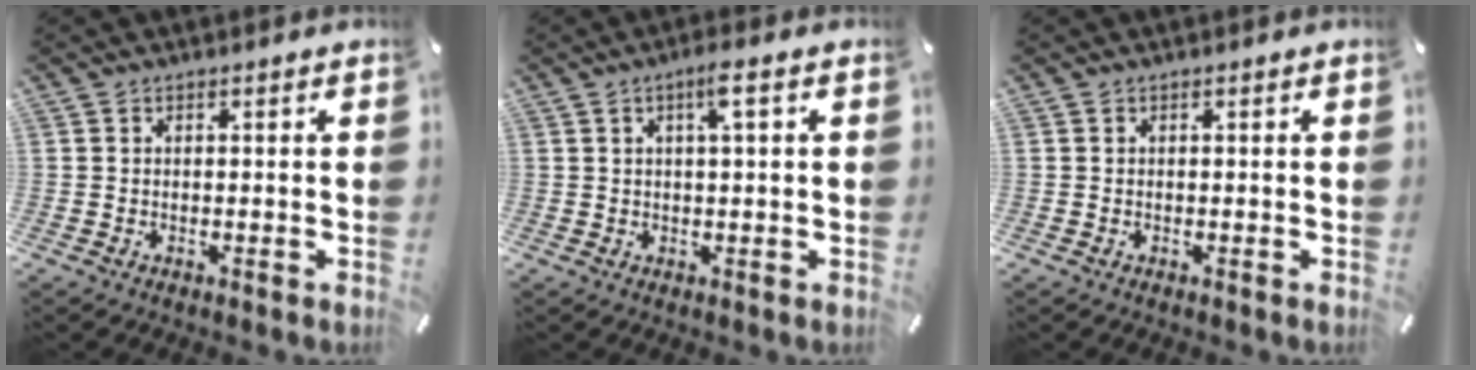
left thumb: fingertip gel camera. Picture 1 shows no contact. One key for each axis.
{"total": 4.0, "fx": 1.7, "fy": 0.6, "fz": 3.6, "tx": -0.073, "ty": 0.003, "tz": 0.026}
{"total": 0.0}